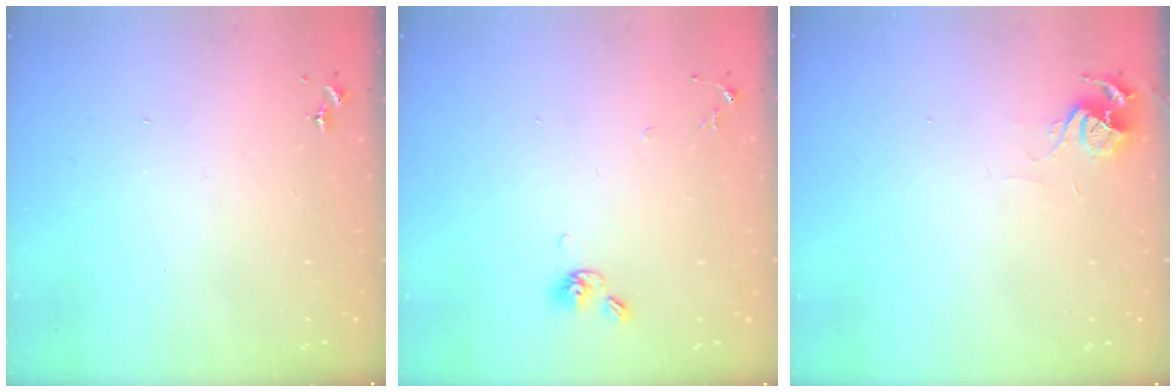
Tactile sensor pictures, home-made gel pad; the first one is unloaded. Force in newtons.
{"total": 7.1, "press": 6.8, "slide": 2.1}
{"total": 6.0, "press": 6.0, "slide": 0.6}